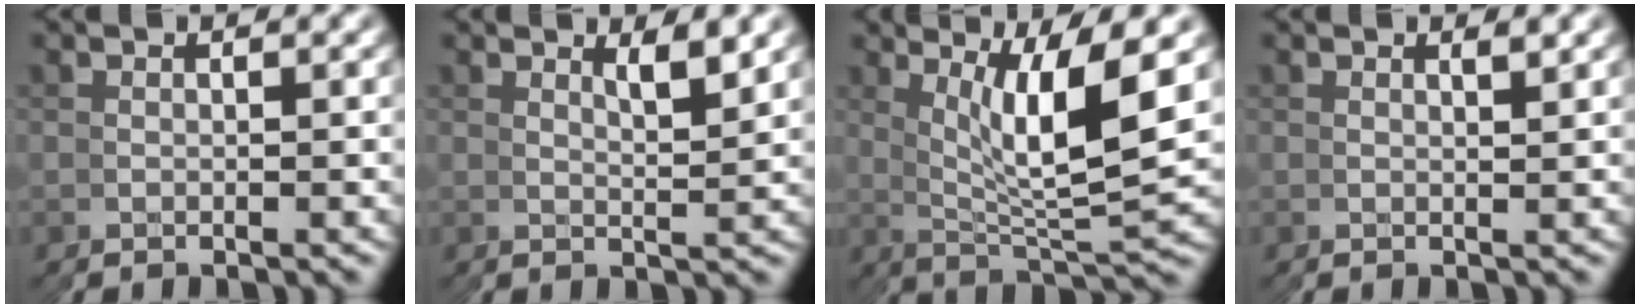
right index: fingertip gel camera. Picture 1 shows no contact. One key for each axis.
{"total": 2.2, "fx": 1.8, "fy": -0.8, "fz": 1.0, "tx": -0.015, "ty": -0.003, "tz": 0.034}
{"total": 7.4, "fx": 2.5, "fy": 1.9, "fz": 6.6, "tx": -0.125, "ty": -0.009, "tz": 0.046}
{"total": 0.9, "fx": 0.7, "fy": -0.3, "fz": 0.5, "tx": -0.002, "ty": 0.003, "tz": 0.013}